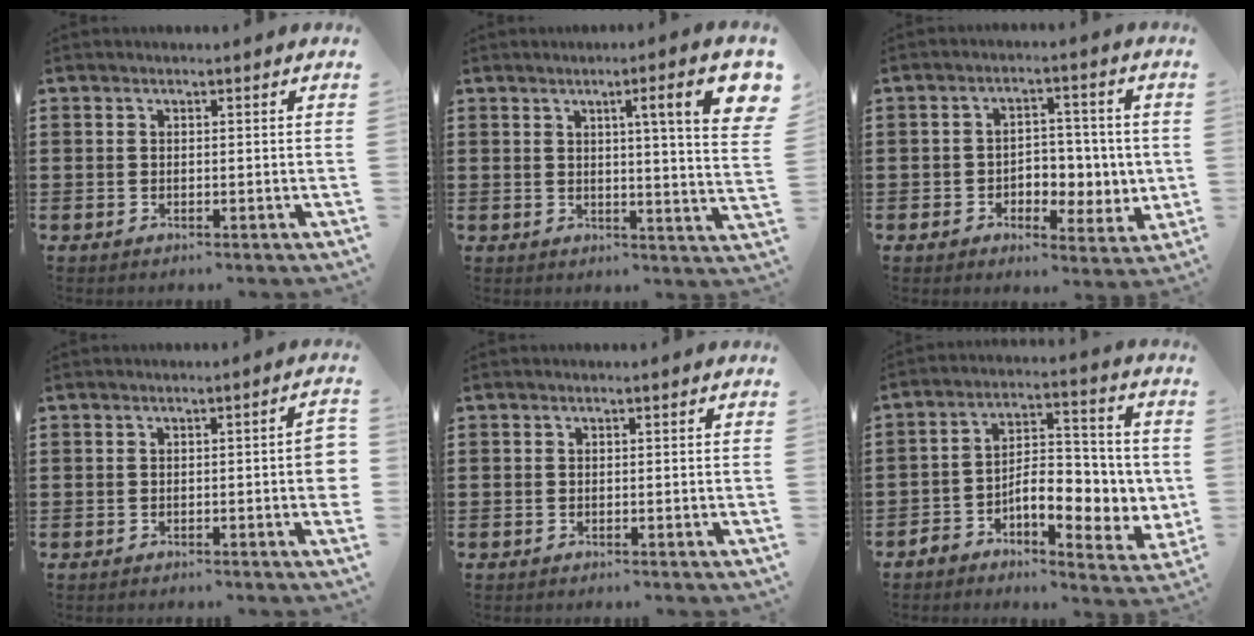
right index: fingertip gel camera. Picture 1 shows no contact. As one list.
[{"total": 9.5, "force": [3.8, 0.6, 8.7], "torque": [-0.137, -0.008, 0.054]}, {"total": 5.6, "force": [-0.6, 4.7, 3.0], "torque": [-0.056, 0.005, -0.015]}, {"total": 3.2, "force": [-1.1, 0.6, 2.9], "torque": [-0.036, -0.001, -0.021]}, {"total": 0.7, "force": [-0.6, 0.3, -0.1], "torque": [0.002, 0.004, -0.014]}, {"total": 8.3, "force": [-2.0, 4.7, 6.5], "torque": [-0.094, -0.006, -0.039]}]